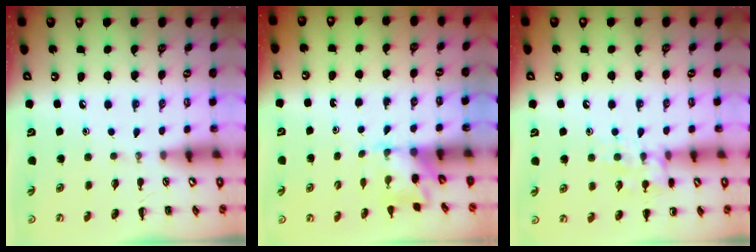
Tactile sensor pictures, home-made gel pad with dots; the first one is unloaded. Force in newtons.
{"total": 2.0, "press": 1.9, "slide": 0.6}
{"total": 10.8, "press": 10.8, "slide": 0.6}